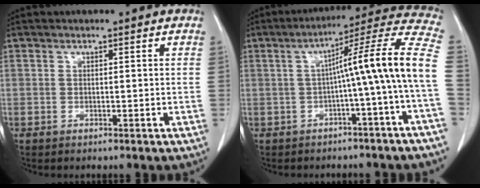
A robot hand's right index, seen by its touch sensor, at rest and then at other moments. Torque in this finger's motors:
{"motor_torque": [1.40, -0.53, 0.69, 0.16]}